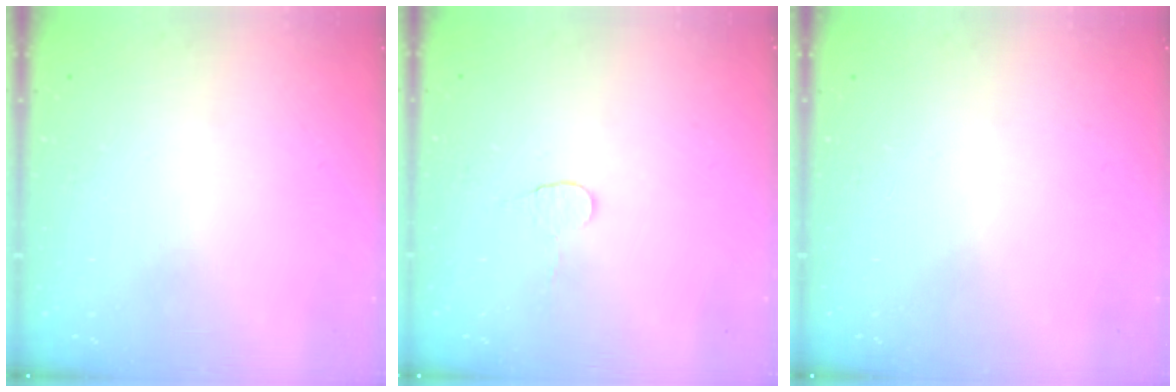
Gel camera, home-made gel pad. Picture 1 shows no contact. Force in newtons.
{"total": 3.8, "press": 3.8, "slide": 0.4}
{"total": 0.0}